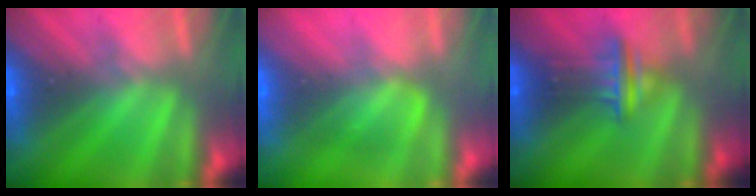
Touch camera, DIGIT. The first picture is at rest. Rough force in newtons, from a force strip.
{"total": 2.7}
{"total": 3.0}